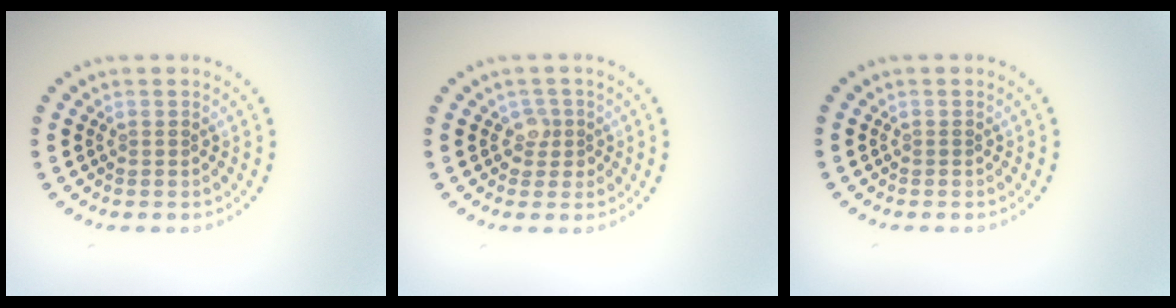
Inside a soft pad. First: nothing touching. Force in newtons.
{"total": 1.6, "press": 1.4, "slide": 0.9}
{"total": 0.0}